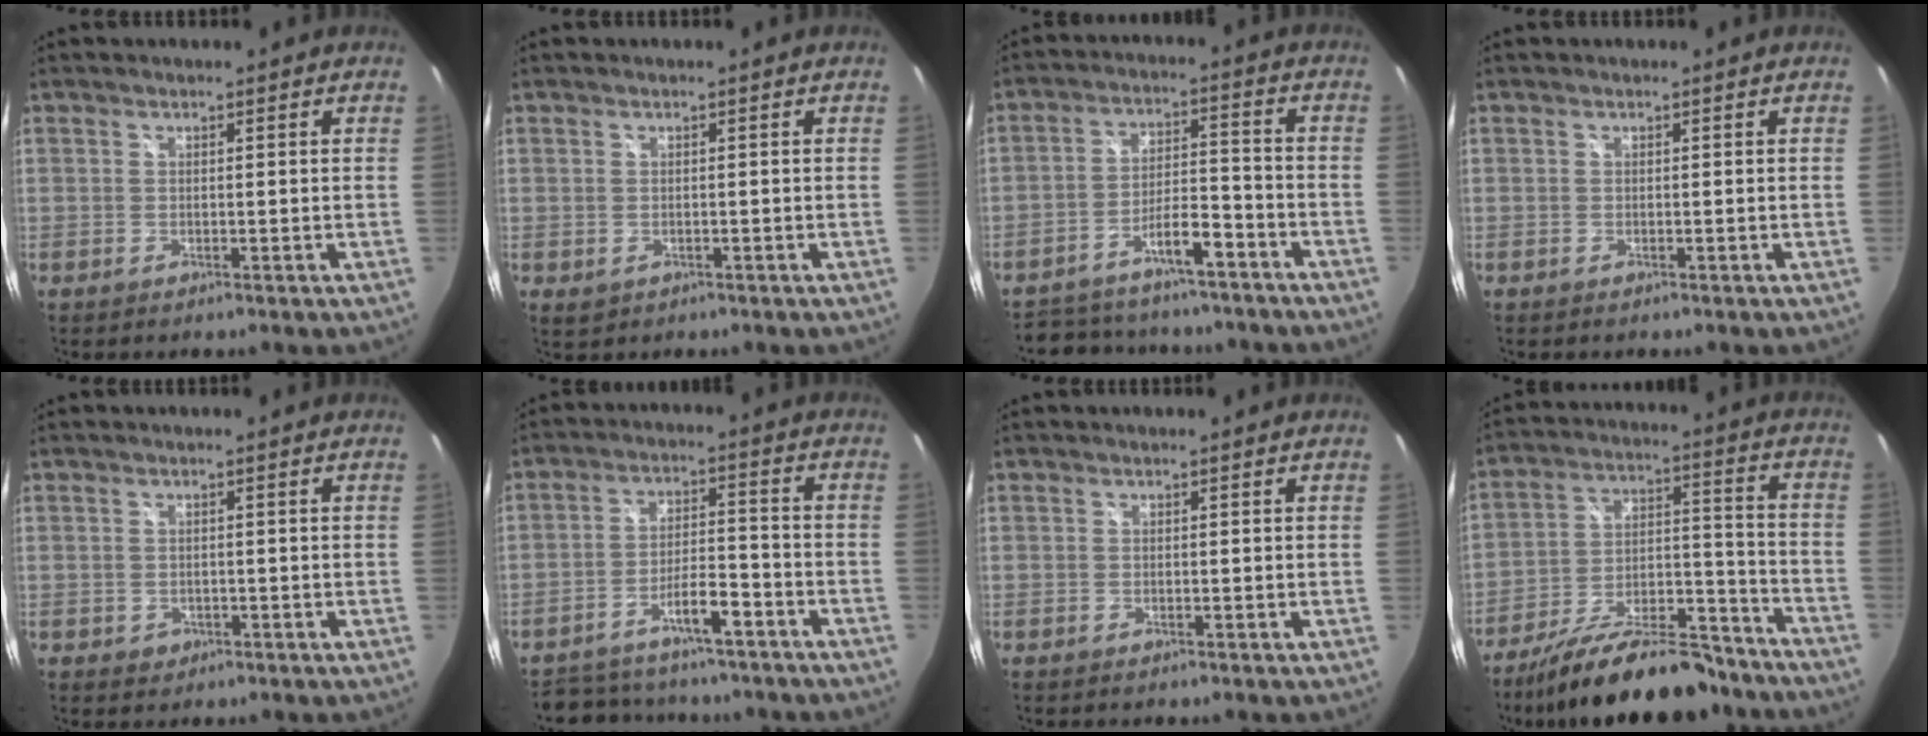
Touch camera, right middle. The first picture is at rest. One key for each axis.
{"total": 1.7, "fx": -0.4, "fy": 1.4, "fz": 0.9, "tx": -0.016, "ty": -0.004, "tz": -0.004}
{"total": 14.9, "fx": -12.2, "fy": 5.3, "fz": 6.6, "tx": -0.130, "ty": 0.032, "tz": -0.173}
{"total": 0.0}
{"total": 1.9, "fx": -0.7, "fy": 1.7, "fz": 0.6, "tx": -0.012, "ty": -0.004, "tz": -0.008}
{"total": 13.4, "fx": -10.8, "fy": 4.9, "fz": 6.3, "tx": -0.127, "ty": 0.023, "tz": -0.155}
{"total": 0.0}
{"total": 22.4, "fx": -17.9, "fy": 6.8, "fz": 11.6, "tx": -0.197, "ty": -0.001, "tz": -0.265}